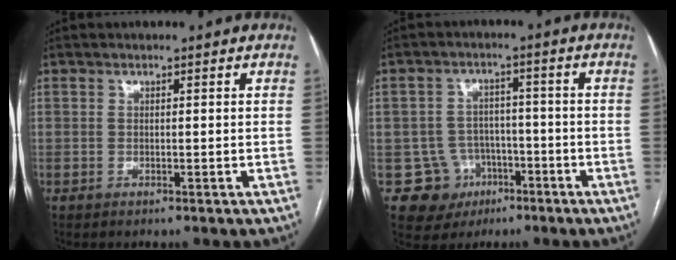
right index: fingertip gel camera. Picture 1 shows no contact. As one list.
[{"total": 7.7, "force": [-3.0, 7.1, 0.5], "torque": [-0.001, 0.013, -0.037]}]